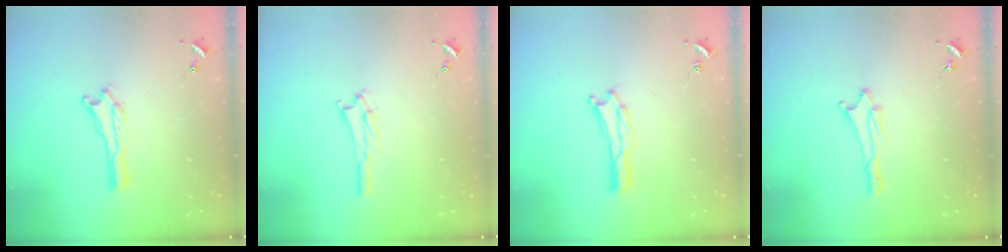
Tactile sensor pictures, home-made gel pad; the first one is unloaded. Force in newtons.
{"total": 1.2, "press": 1.2, "slide": 0.2}
{"total": 0.0}
{"total": 1.7, "press": 1.6, "slide": 0.5}